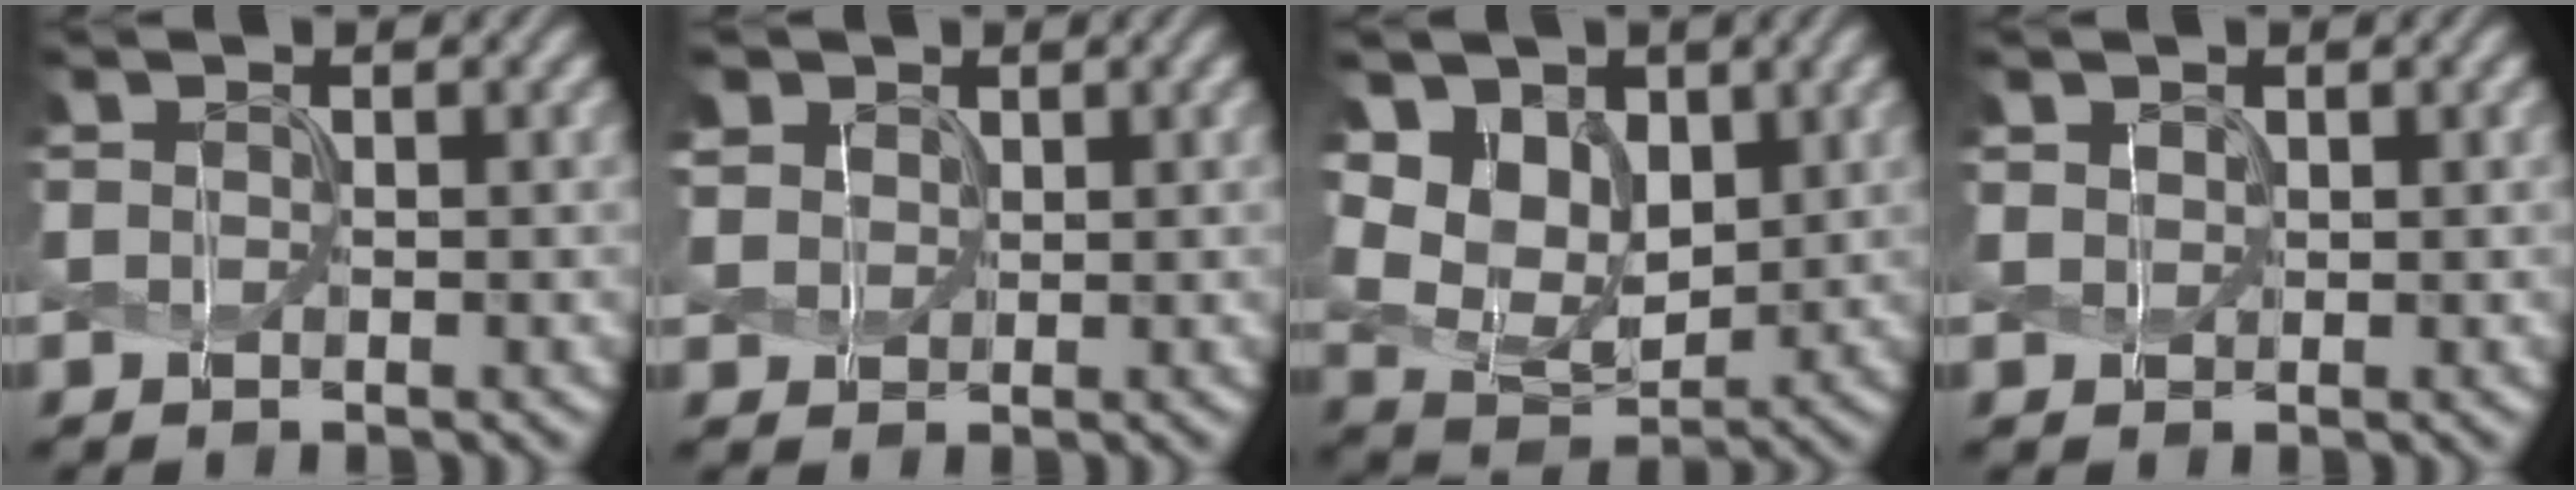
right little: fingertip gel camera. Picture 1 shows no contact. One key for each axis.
{"total": 2.7, "fx": 1.6, "fy": 2.1, "fz": 0.9, "tx": -0.041, "ty": 0.000, "tz": 0.040}
{"total": 7.2, "fx": 3.0, "fy": 5.1, "fz": 4.1, "tx": -0.111, "ty": -0.002, "tz": 0.051}
{"total": 0.8, "fx": 0.5, "fy": 0.6, "fz": 0.1, "tx": -0.005, "ty": -0.002, "tz": 0.014}